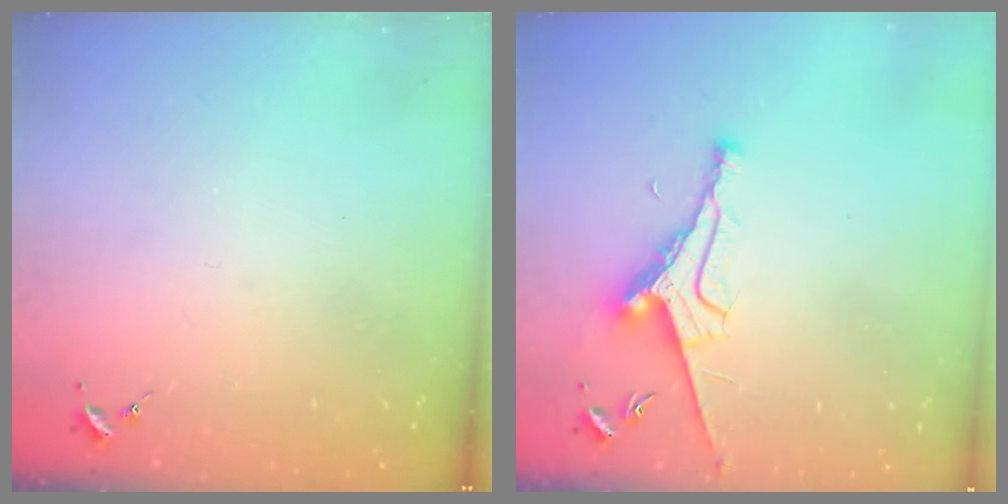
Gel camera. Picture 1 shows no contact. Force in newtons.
{"total": 8.9, "press": 8.8, "slide": 1.3}